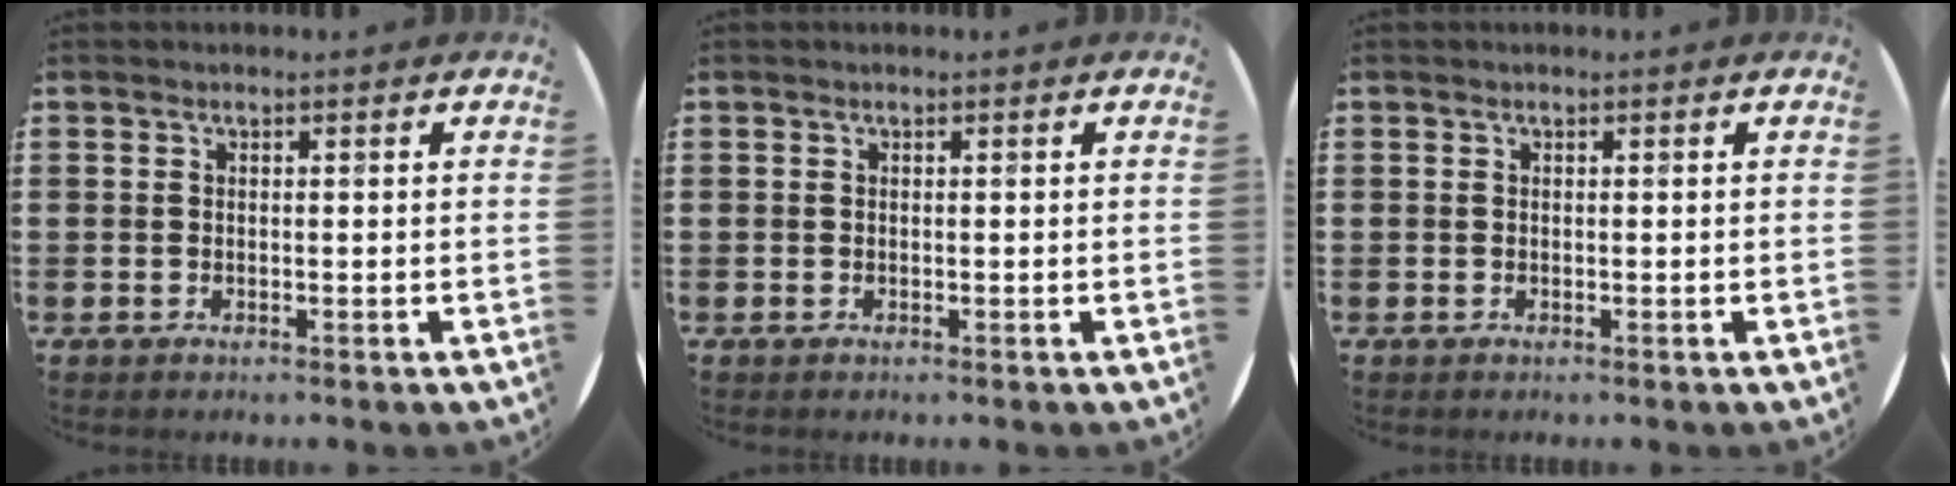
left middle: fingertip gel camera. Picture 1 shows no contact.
{"total": 0.0}
{"total": 0.0}